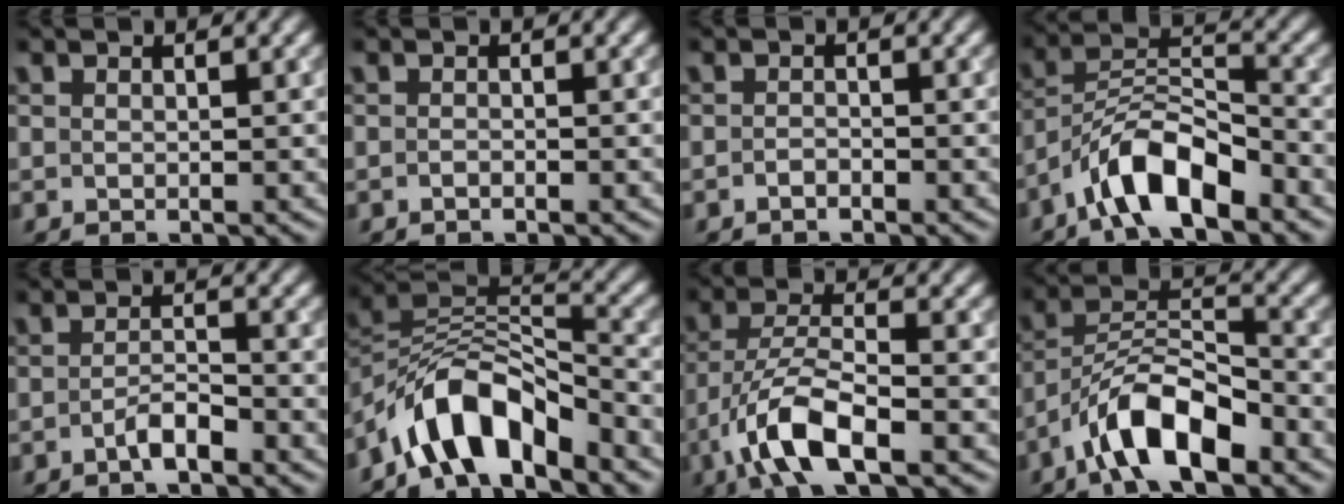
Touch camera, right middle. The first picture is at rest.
{"total": 0.5, "force": [-0.4, 0.1, 0.3], "torque": [-0.006, 0.000, -0.007]}
{"total": 0.8, "force": [-0.6, 0.3, 0.4], "torque": [-0.010, 0.000, -0.012]}
{"total": 7.0, "force": [-4.9, 2.3, 4.5], "torque": [-0.074, 0.011, -0.094]}
{"total": 2.1, "force": [-1.3, 0.5, 1.5], "torque": [-0.029, 0.006, -0.026]}
{"total": 7.7, "force": [-5.5, 2.9, 4.6], "torque": [-0.062, 0.009, -0.104]}
{"total": 7.1, "force": [-3.7, 2.5, 5.6], "torque": [-0.112, 0.000, -0.077]}
{"total": 7.8, "force": [-5.0, 2.7, 5.4], "torque": [-0.087, 0.012, -0.095]}